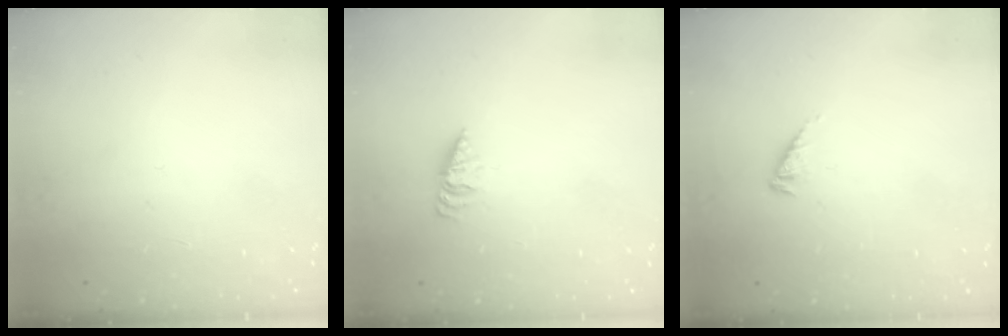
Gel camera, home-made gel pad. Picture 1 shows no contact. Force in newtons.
{"total": 2.6, "press": 2.6, "slide": 0.4}
{"total": 2.3, "press": 2.3, "slide": 0.5}